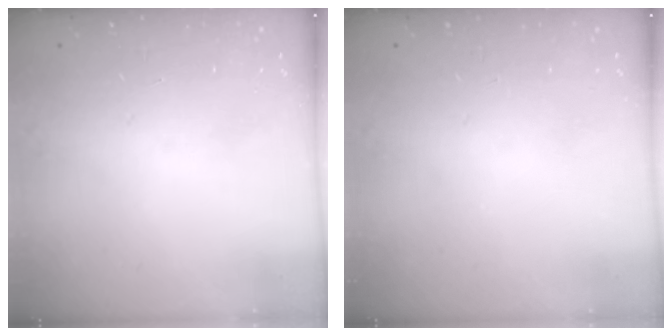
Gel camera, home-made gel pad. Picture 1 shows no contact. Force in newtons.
{"total": 0.0}